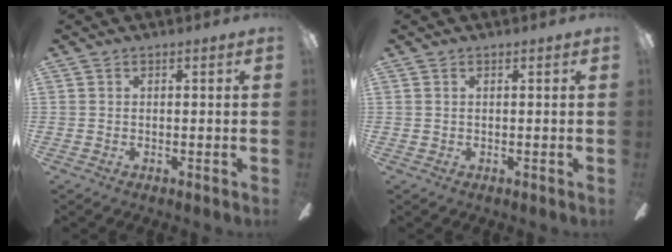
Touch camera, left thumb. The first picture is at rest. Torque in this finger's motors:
{"motor_torque": [-0.34, 0.40, 0.27, 0.02, 0.00]}